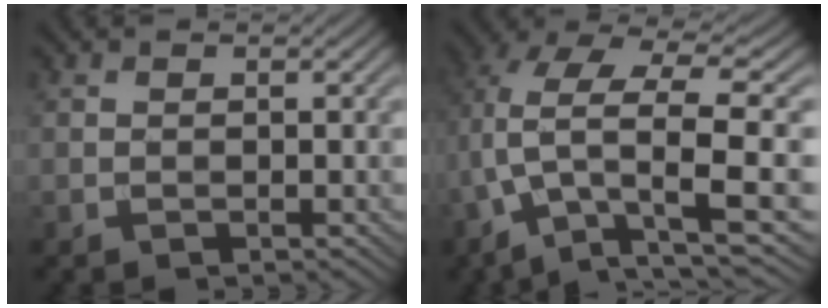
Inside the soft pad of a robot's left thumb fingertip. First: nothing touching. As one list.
[{"total": 12.7, "force": [0.3, 5.6, 11.4], "torque": [-0.246, -0.007, 0.019]}]